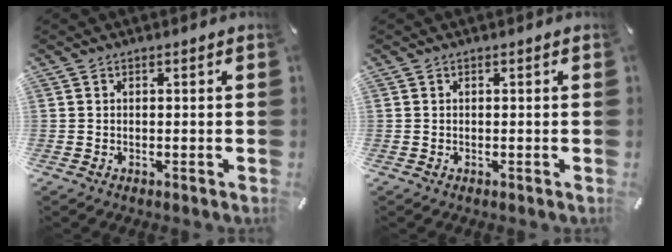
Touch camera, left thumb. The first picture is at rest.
{"total": 0.0}